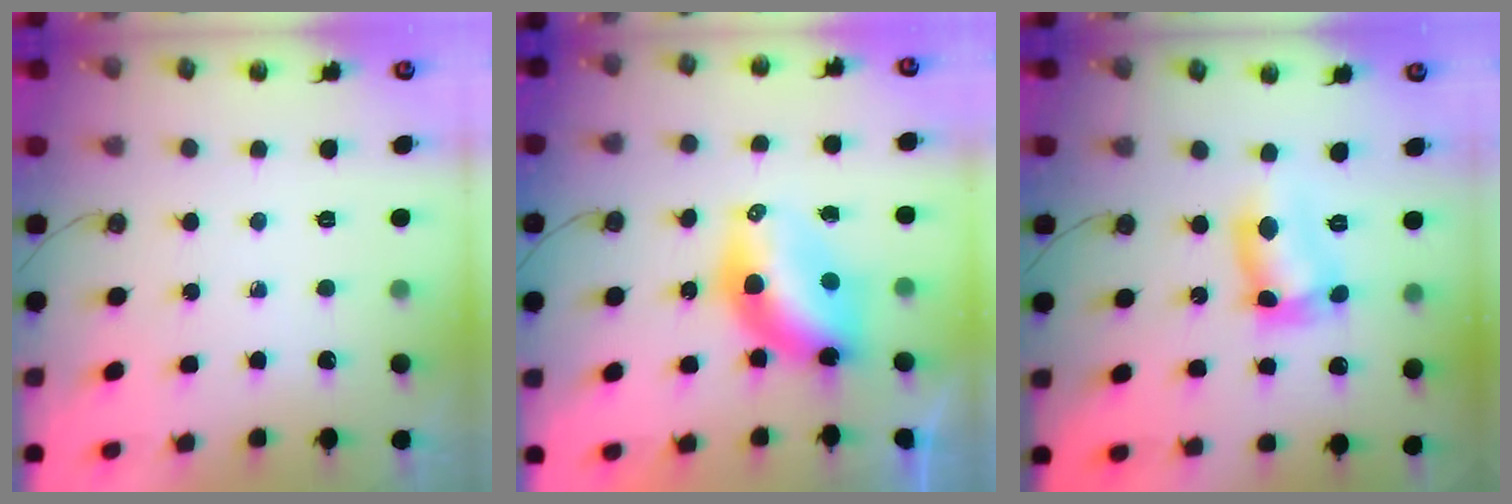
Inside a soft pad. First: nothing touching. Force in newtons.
{"total": 9.4, "press": 9.4, "slide": 0.9}
{"total": 11.8, "press": 11.8, "slide": 0.9}